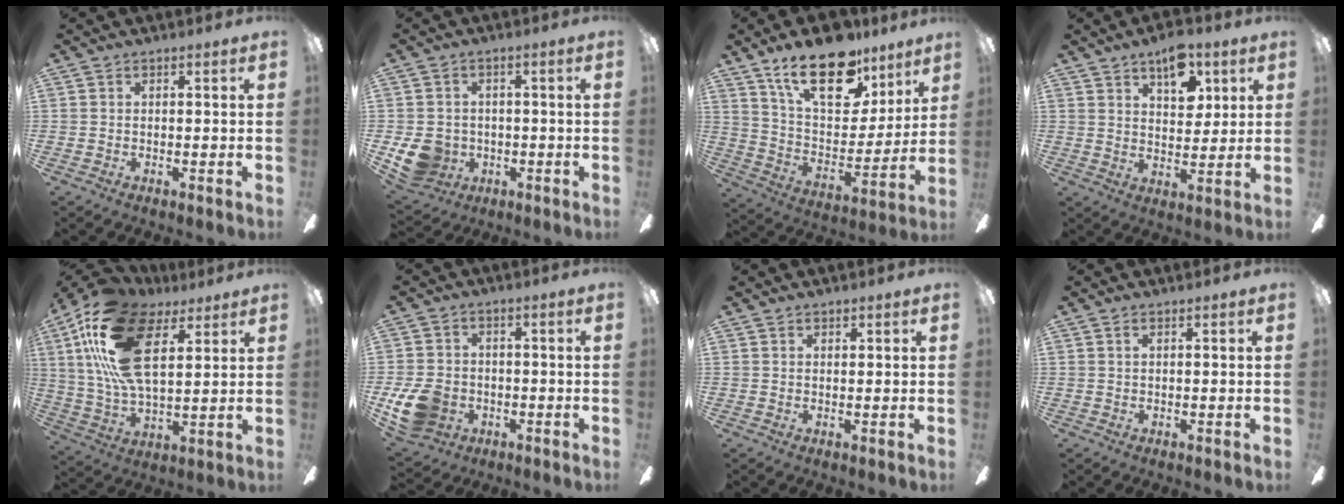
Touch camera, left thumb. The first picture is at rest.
{"total": 9.0, "force": [-2.1, 7.9, 3.8], "torque": [-0.092, 0.008, -0.037]}
{"total": 22.5, "force": [15.0, 10.5, 13.1], "torque": [-0.215, -0.083, 0.265]}
{"total": 10.3, "force": [6.1, 5.5, 6.2], "torque": [-0.069, -0.025, 0.102]}
{"total": 23.1, "force": [11.3, 11.0, 17.0], "torque": [-0.372, -0.031, 0.193]}
{"total": 11.2, "force": [-3.5, 8.8, 6.0], "torque": [-0.131, 0.020, -0.064]}
{"total": 0.9, "force": [0.7, 0.5, 0.2], "torque": [-0.005, 0.002, 0.014]}
{"total": 0.8, "force": [0.3, 0.3, 0.6], "torque": [-0.014, 0.003, 0.005]}